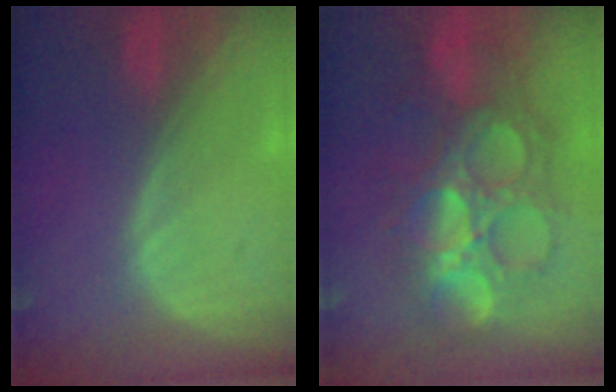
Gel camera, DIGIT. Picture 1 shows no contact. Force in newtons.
{"total": 11.3, "press": 11.3, "slide": 1.2}